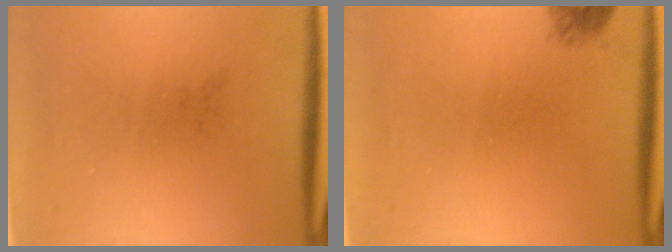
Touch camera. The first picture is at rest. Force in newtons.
{"total": 1.2}